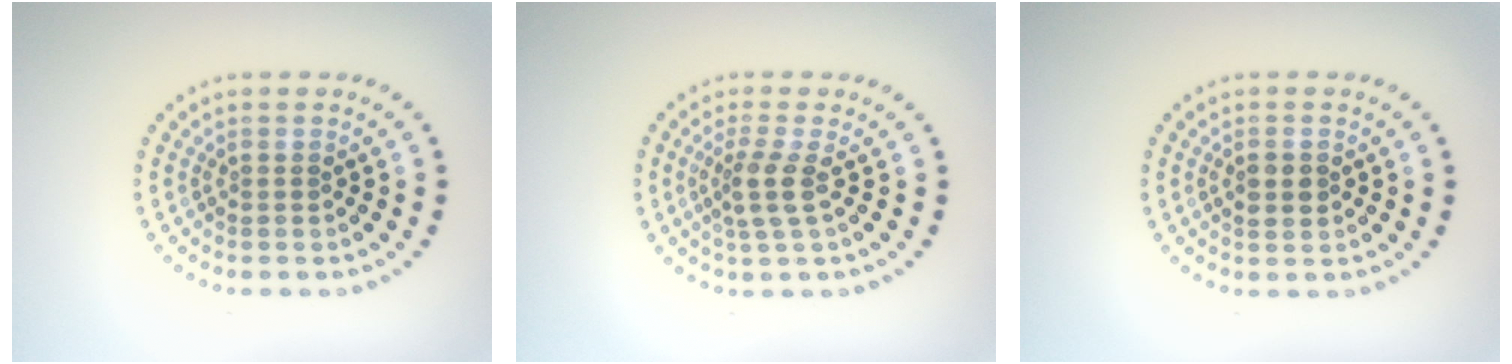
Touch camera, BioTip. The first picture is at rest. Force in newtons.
{"total": 2.4, "press": 1.9, "slide": 1.5}
{"total": 1.7, "press": 1.7, "slide": 0.1}